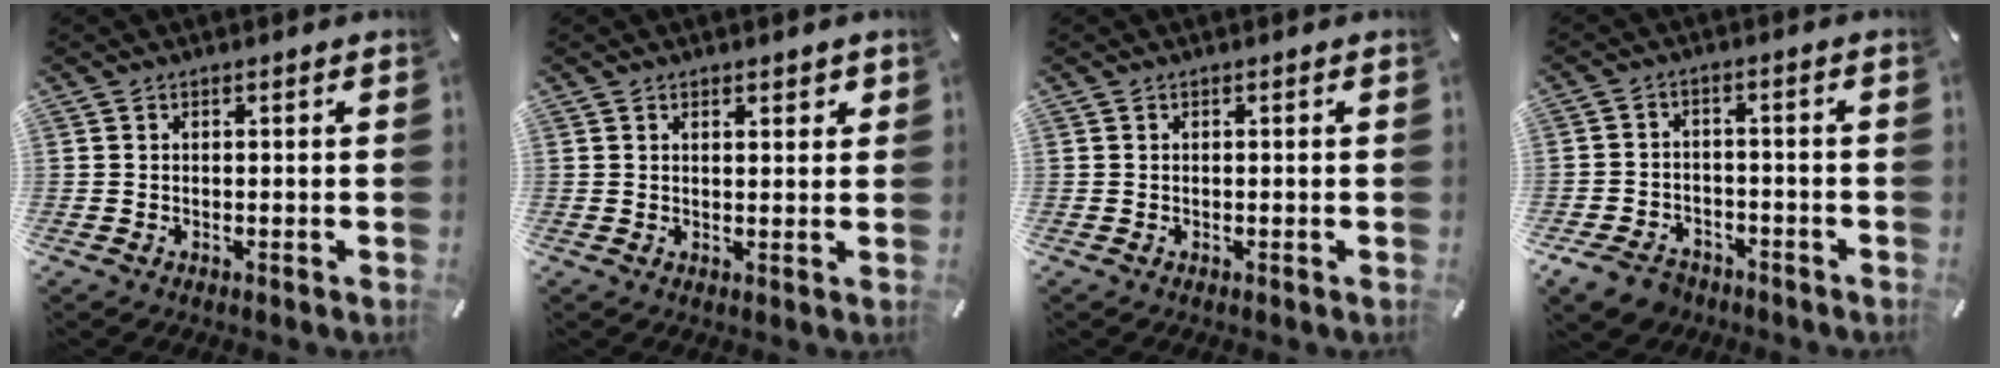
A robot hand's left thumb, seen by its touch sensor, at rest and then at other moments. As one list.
[{"total": 1.8, "force": [1.2, 1.0, 0.9], "torque": [-0.011, -0.001, 0.020]}, {"total": 0.0}, {"total": 6.7, "force": [-4.6, 4.2, 2.4], "torque": [-0.056, 0.021, -0.089]}]